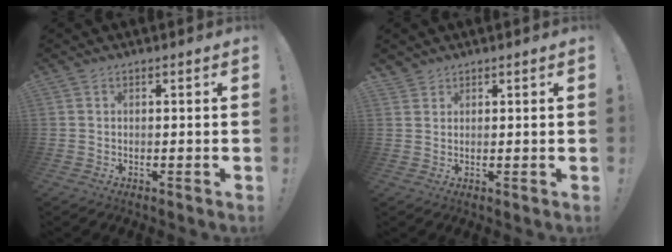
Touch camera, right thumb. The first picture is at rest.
{"total": 2.2, "force": [1.9, 1.1, 0.0], "torque": [0.001, -0.009, 0.036]}